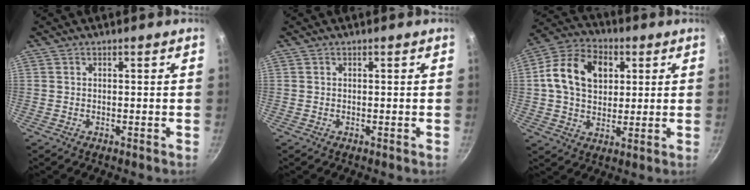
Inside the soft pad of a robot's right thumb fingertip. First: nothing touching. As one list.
[{"total": 0.0}, {"total": 14.8, "force": [3.4, 10.7, 9.6], "torque": [-0.151, 0.011, 0.044]}]